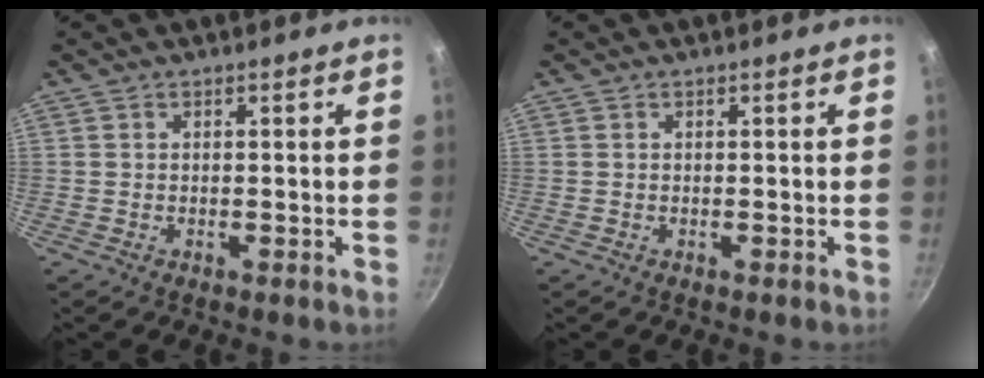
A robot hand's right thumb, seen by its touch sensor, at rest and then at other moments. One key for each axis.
{"total": 0.0}